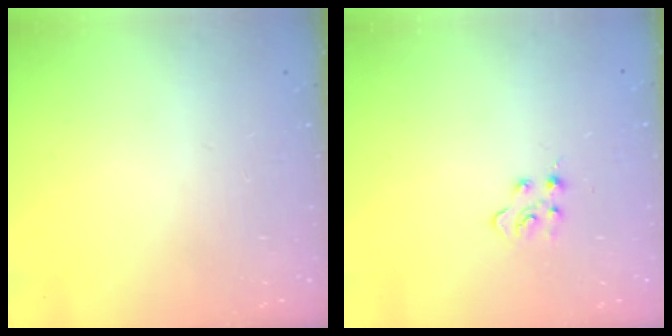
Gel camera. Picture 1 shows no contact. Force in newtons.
{"total": 2.9, "press": 2.8, "slide": 0.4}